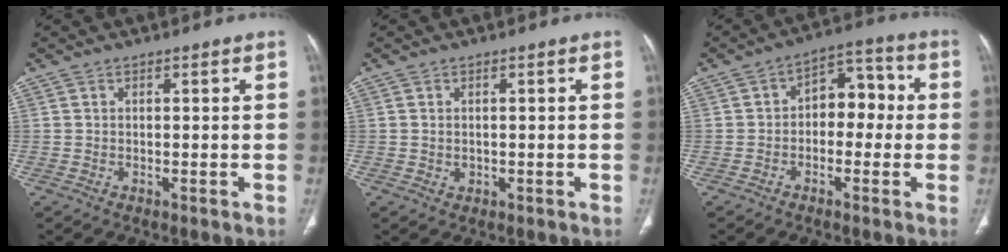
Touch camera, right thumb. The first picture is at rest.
{"total": 1.0, "force": [-0.1, 0.9, 0.5], "torque": [-0.008, -0.002, 0.002]}
{"total": 8.5, "force": [-0.4, 5.7, 6.2], "torque": [-0.050, 0.038, -0.021]}